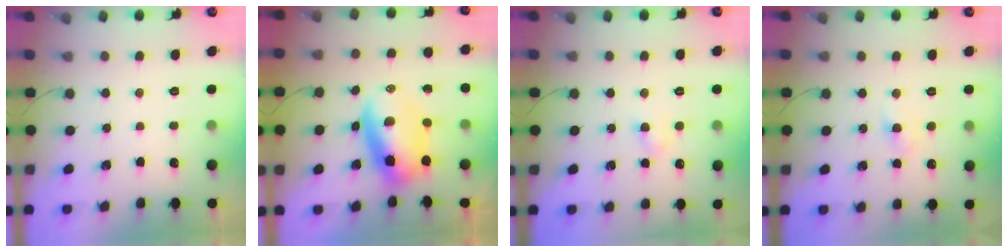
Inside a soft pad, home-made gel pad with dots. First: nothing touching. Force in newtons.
{"total": 8.6, "press": 8.2, "slide": 2.5}
{"total": 2.8, "press": 2.6, "slide": 1.0}
{"total": 2.8, "press": 2.6, "slide": 1.0}